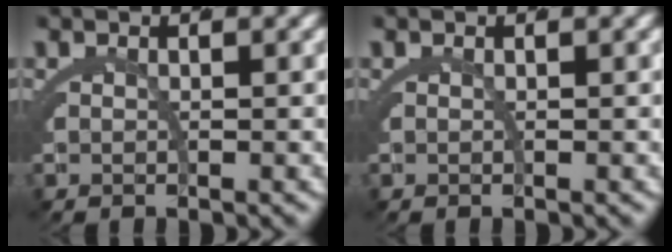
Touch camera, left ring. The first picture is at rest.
{"total": 0.0}